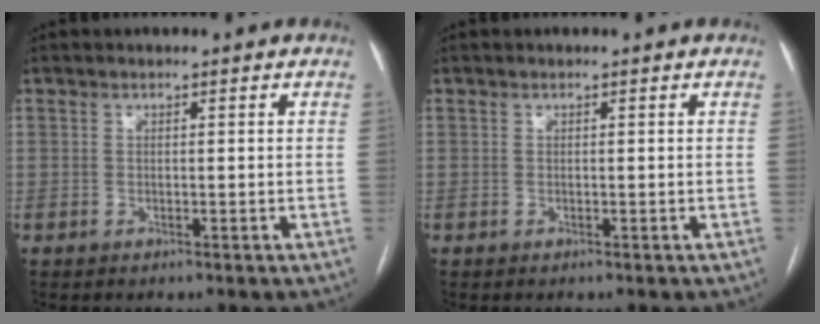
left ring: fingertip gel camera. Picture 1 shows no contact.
{"total": 0.0}